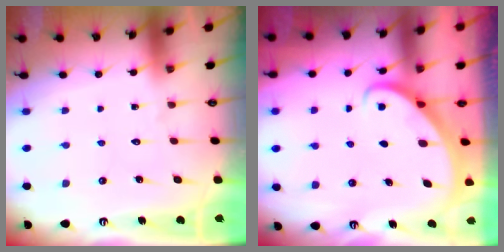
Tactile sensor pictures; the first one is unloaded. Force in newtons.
{"total": 2.7, "press": 2.7, "slide": 0.2}